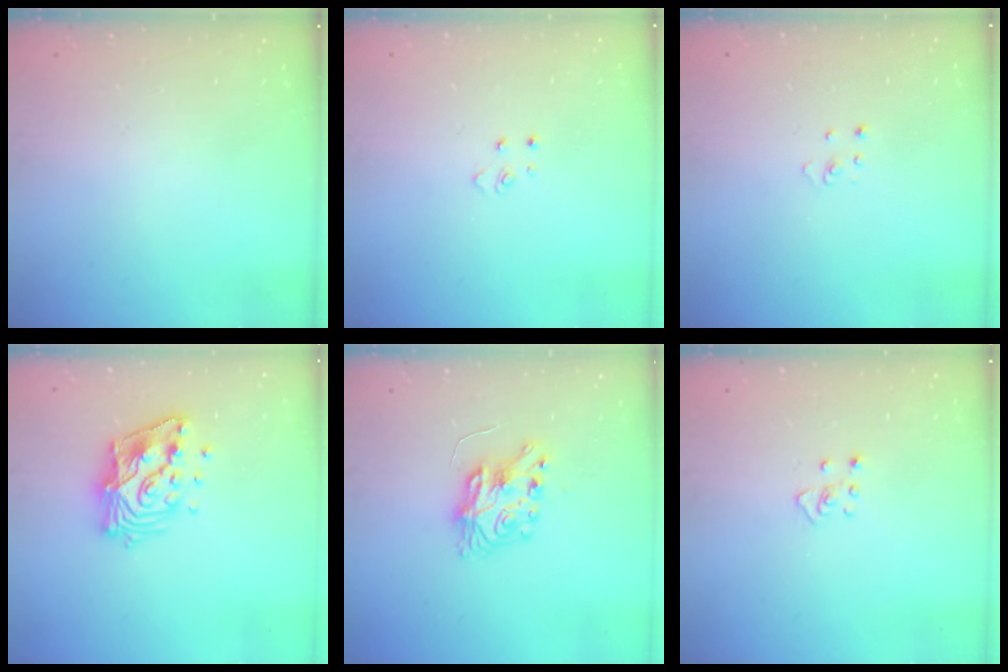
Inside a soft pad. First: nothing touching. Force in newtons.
{"total": 2.6, "press": 2.6, "slide": 0.3}
{"total": 2.2, "press": 2.2, "slide": 0.2}
{"total": 13.9, "press": 13.8, "slide": 1.5}
{"total": 7.9, "press": 7.9, "slide": 0.2}
{"total": 3.4, "press": 3.3, "slide": 0.6}